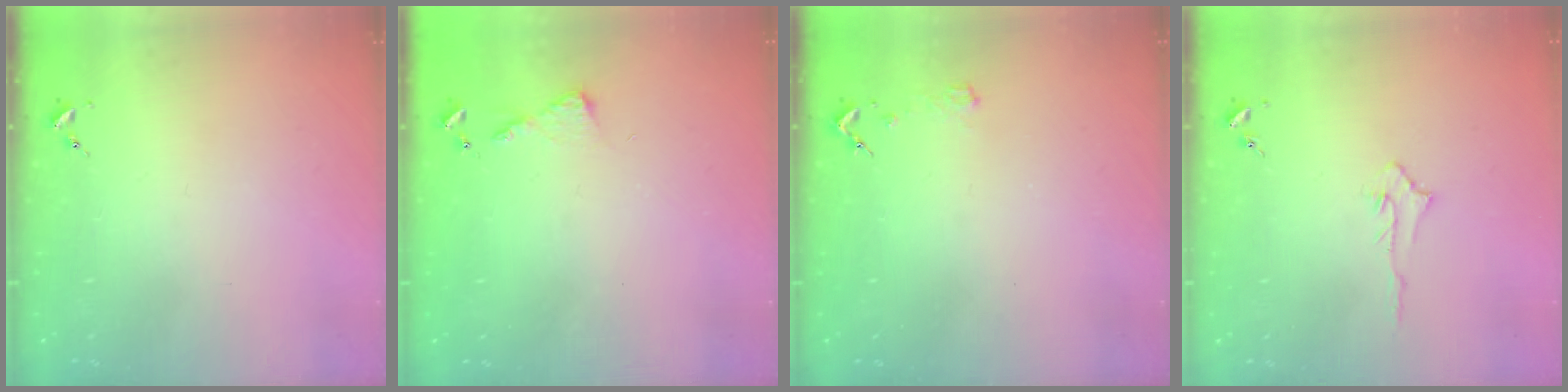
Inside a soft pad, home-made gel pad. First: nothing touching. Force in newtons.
{"total": 4.5, "press": 4.4, "slide": 0.5}
{"total": 2.3, "press": 2.3, "slide": 0.3}
{"total": 3.6, "press": 3.5, "slide": 0.7}